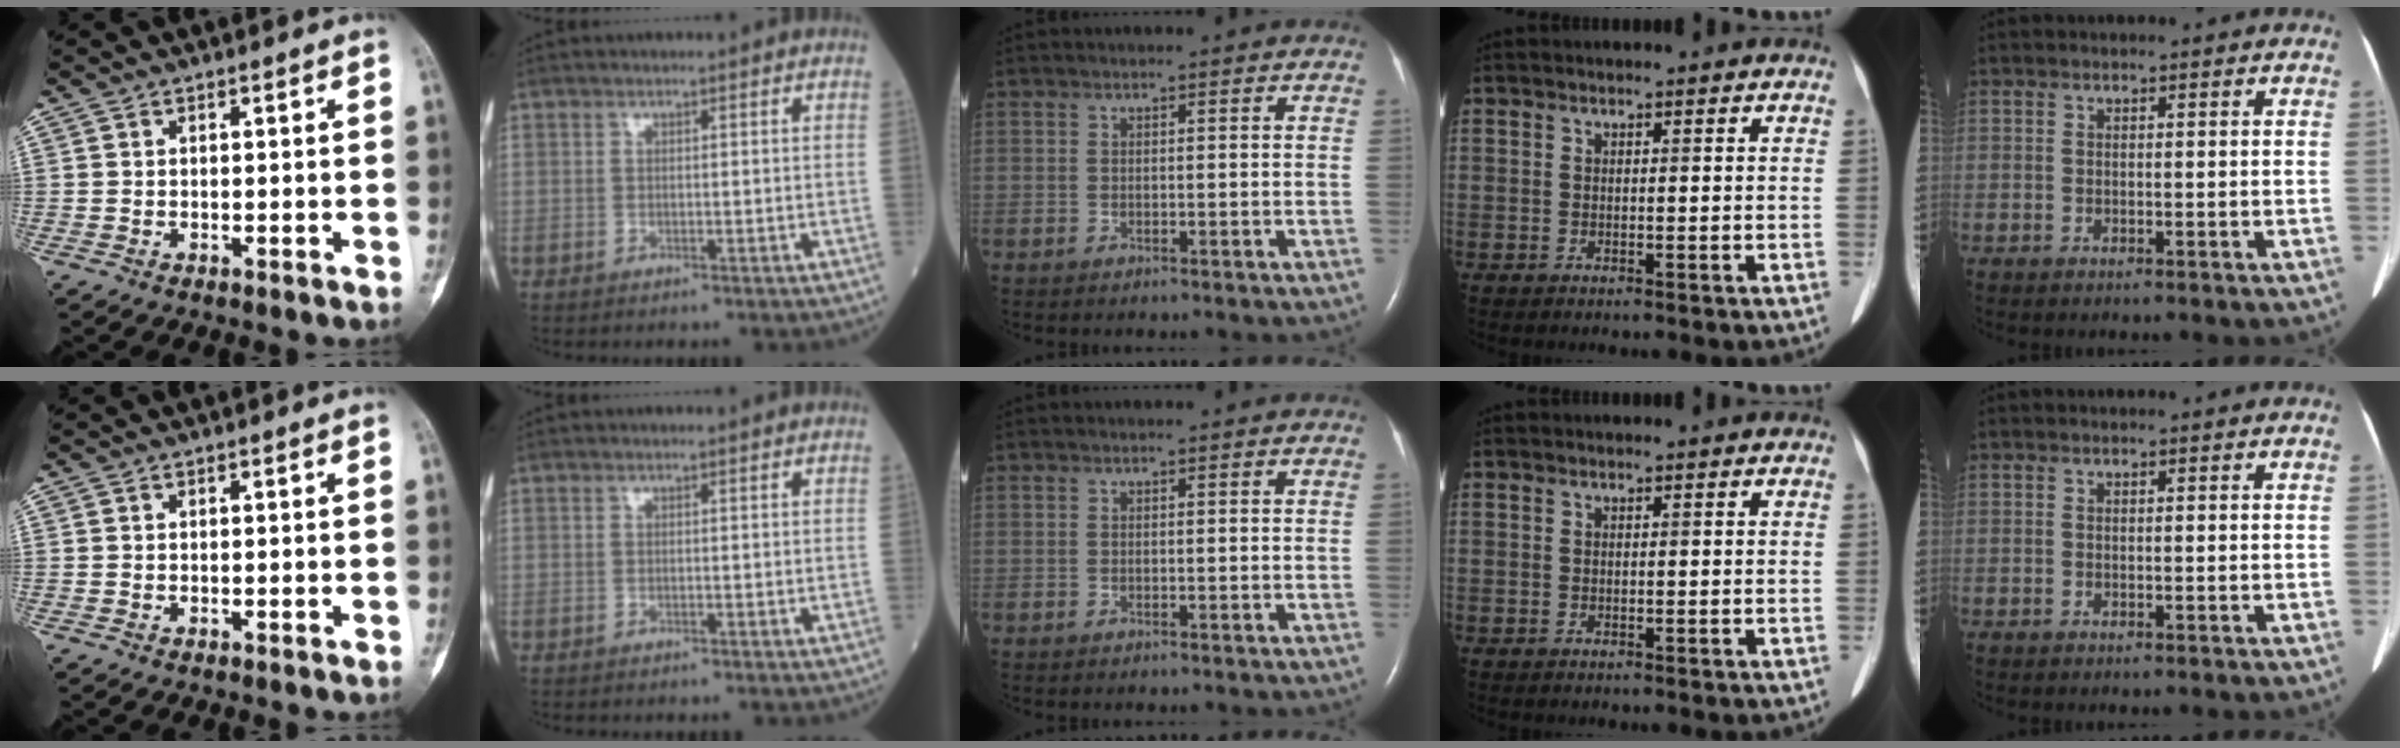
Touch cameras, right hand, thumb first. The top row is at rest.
{}